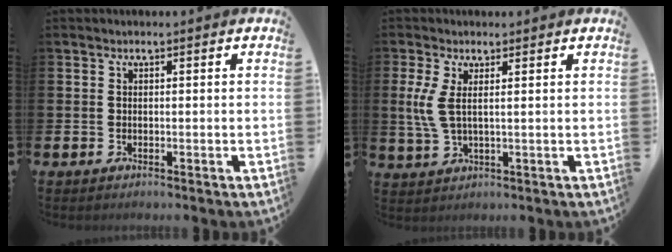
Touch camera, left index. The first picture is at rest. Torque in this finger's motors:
{"motor_torque": [0.30, 0.20, 0.45, 0.18]}